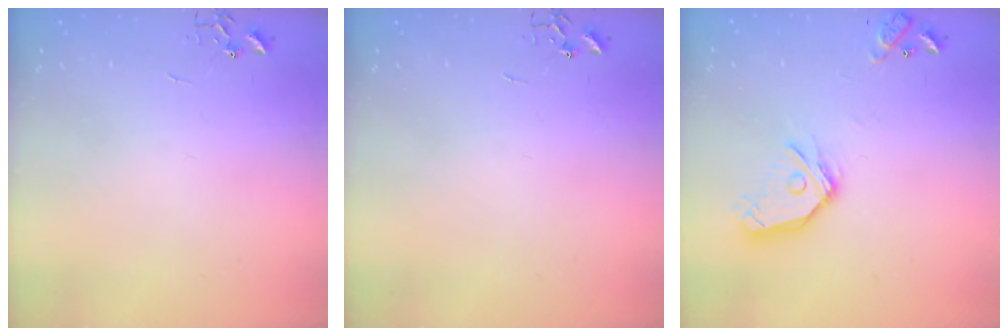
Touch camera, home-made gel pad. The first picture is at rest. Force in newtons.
{"total": 0.0}
{"total": 15.0, "press": 14.9, "slide": 2.2}